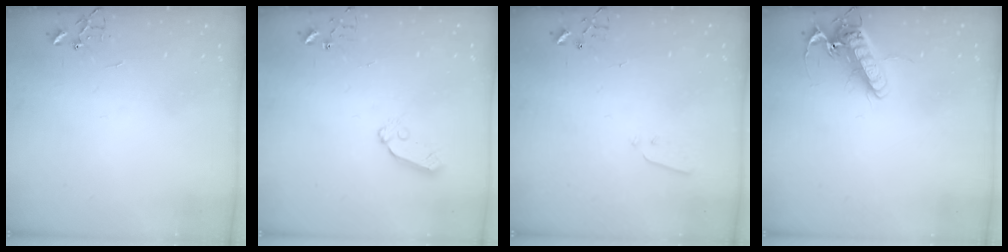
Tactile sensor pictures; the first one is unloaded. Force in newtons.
{"total": 7.0, "press": 7.0, "slide": 0.6}
{"total": 3.3, "press": 3.2, "slide": 0.7}
{"total": 14.8, "press": 14.6, "slide": 2.4}